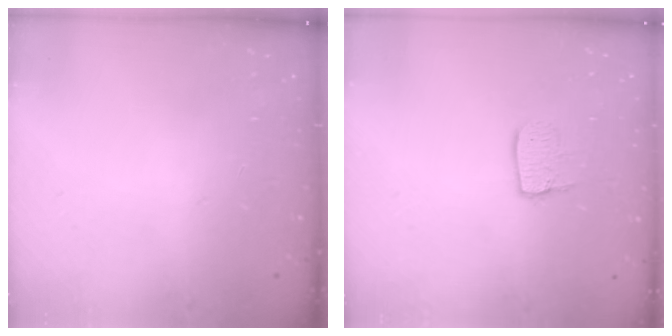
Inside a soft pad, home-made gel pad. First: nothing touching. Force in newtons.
{"total": 7.0, "press": 7.0, "slide": 0.3}